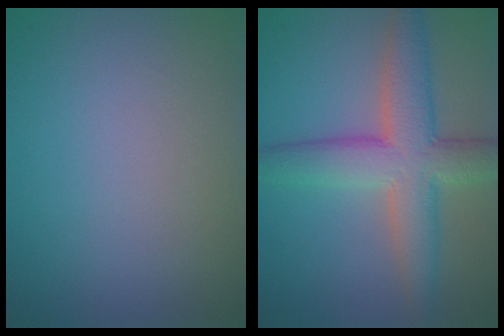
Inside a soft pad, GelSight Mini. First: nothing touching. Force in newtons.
{"total": 6.7, "press": 6.7, "slide": 0.6}